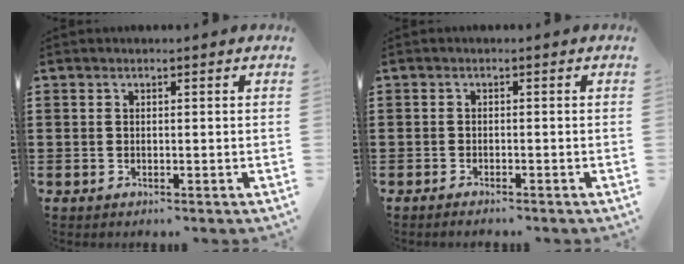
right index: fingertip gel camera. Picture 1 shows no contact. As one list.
[{"total": 1.0, "force": [-1.0, -0.1, 0.1], "torque": [-0.005, -0.004, -0.019]}]